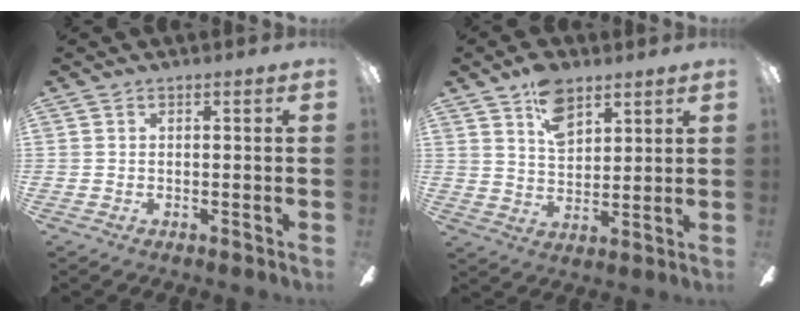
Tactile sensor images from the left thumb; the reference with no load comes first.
{"total": 9.4, "force": [6.0, 5.2, 4.9], "torque": [-0.075, -0.021, 0.107]}